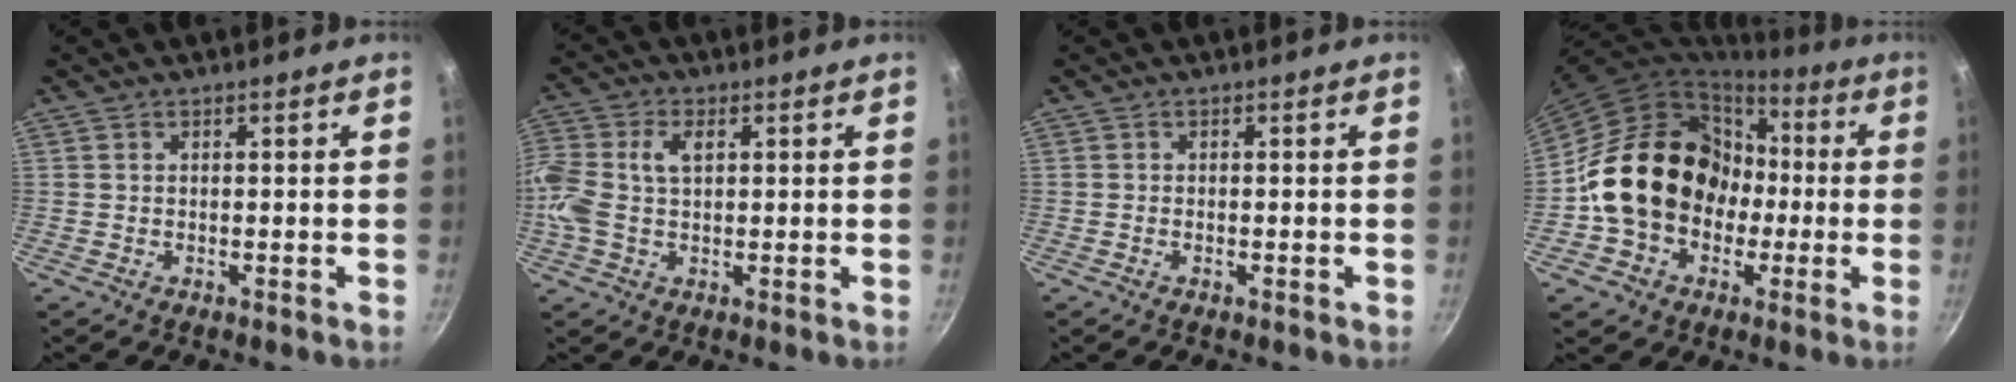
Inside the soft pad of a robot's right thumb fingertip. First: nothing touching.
{"total": 10.5, "force": [1.3, 6.7, 8.0], "torque": [-0.172, 0.020, 0.013]}
{"total": 0.7, "force": [-0.3, 0.3, 0.5], "torque": [-0.012, 0.004, -0.007]}
{"total": 20.5, "force": [-0.9, 16.8, 11.7], "torque": [-0.174, 0.055, -0.008]}